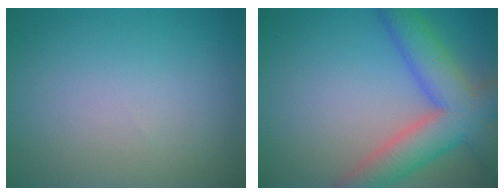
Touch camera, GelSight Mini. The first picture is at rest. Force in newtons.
{"total": 8.3, "press": 8.3, "slide": 0.4}